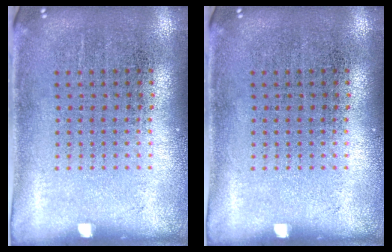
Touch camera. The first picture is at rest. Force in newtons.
{"total": 0.0}